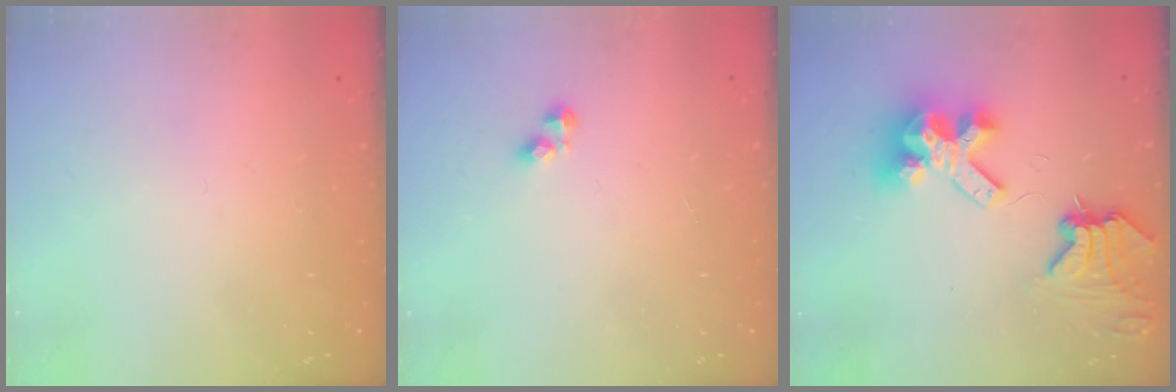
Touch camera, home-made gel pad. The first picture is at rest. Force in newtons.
{"total": 2.4, "press": 2.4, "slide": 0.3}
{"total": 11.6, "press": 11.5, "slide": 0.9}